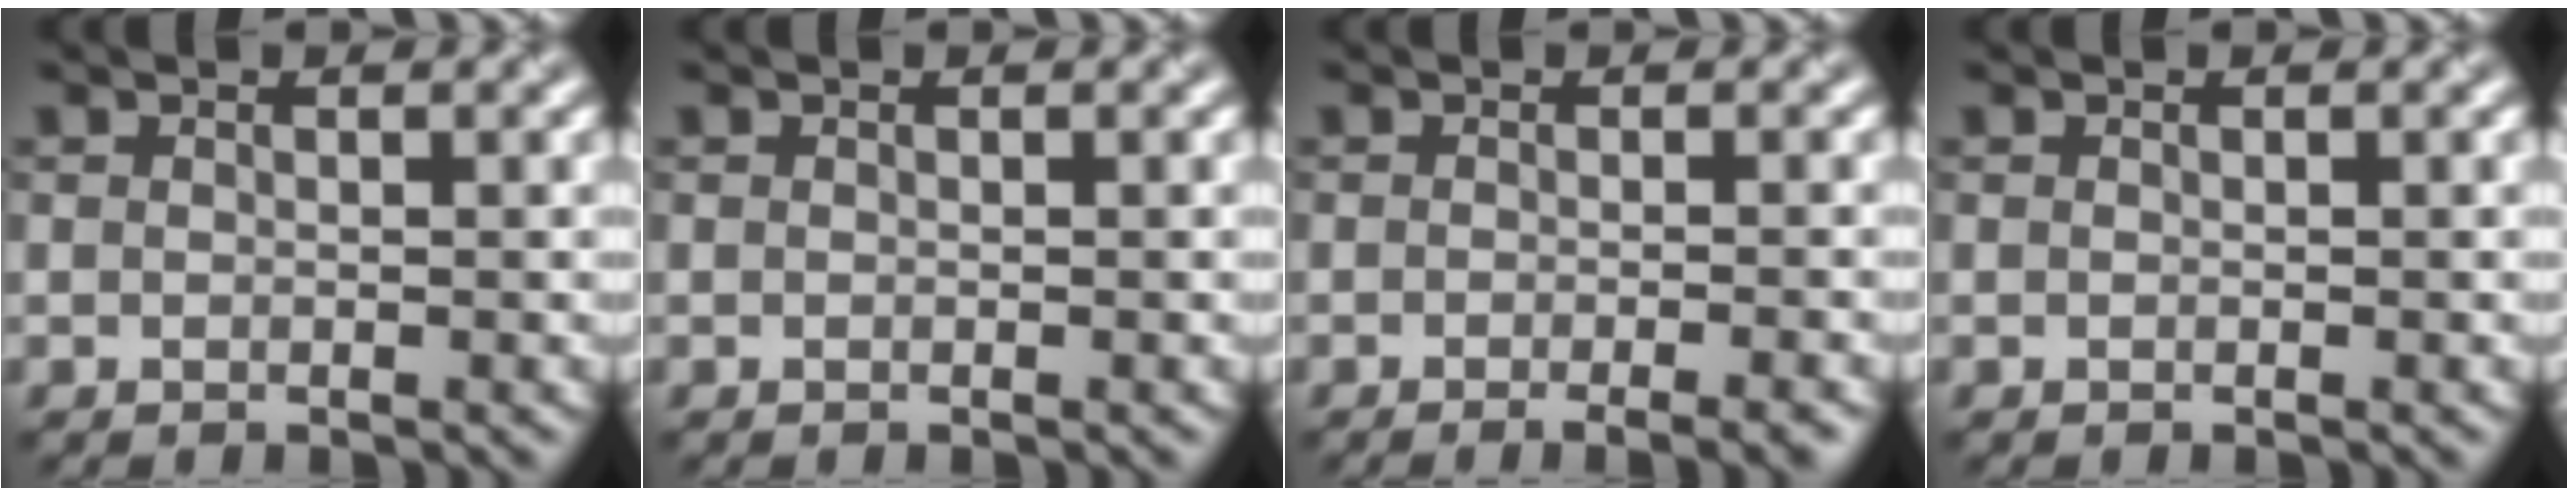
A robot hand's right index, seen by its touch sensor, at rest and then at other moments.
{"total": 0.0}
{"total": 3.4, "force": [-1.9, 0.9, 2.6], "torque": [-0.017, 0.003, -0.023]}
{"total": 0.0}